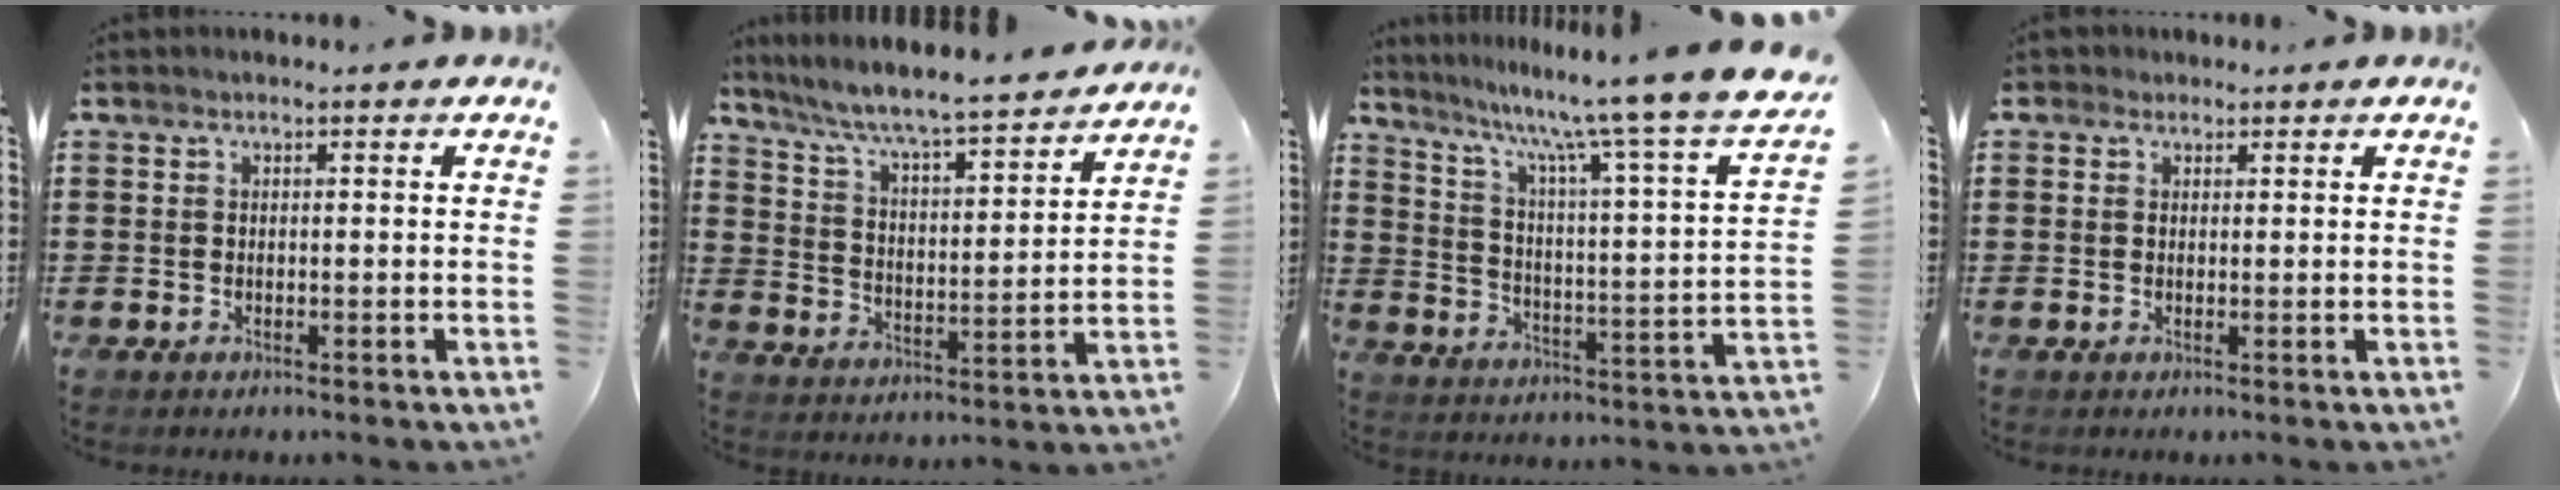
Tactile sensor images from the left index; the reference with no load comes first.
{"total": 6.3, "force": [5.8, -0.2, 2.4], "torque": [-0.072, -0.046, 0.093]}
{"total": 10.7, "force": [8.8, -0.9, 5.9], "torque": [-0.122, -0.080, 0.130]}
{"total": 1.2, "force": [0.9, 0.8, 0.0], "torque": [-0.004, 0.007, 0.017]}